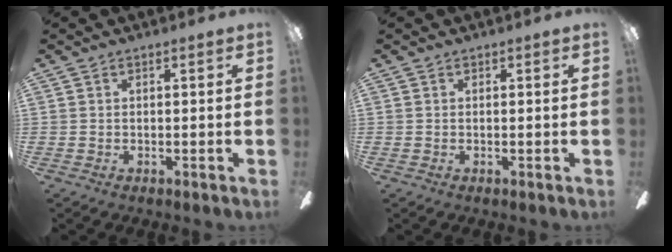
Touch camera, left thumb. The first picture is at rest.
{"total": 0.0}